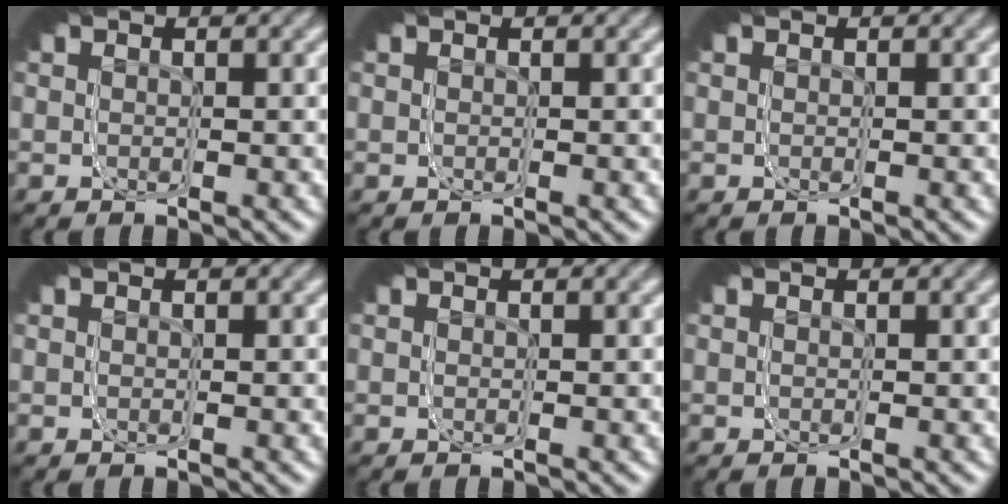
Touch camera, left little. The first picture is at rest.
{"total": 0.0}
{"total": 0.0}
{"total": 0.0}
{"total": 0.0}
{"total": 0.0}